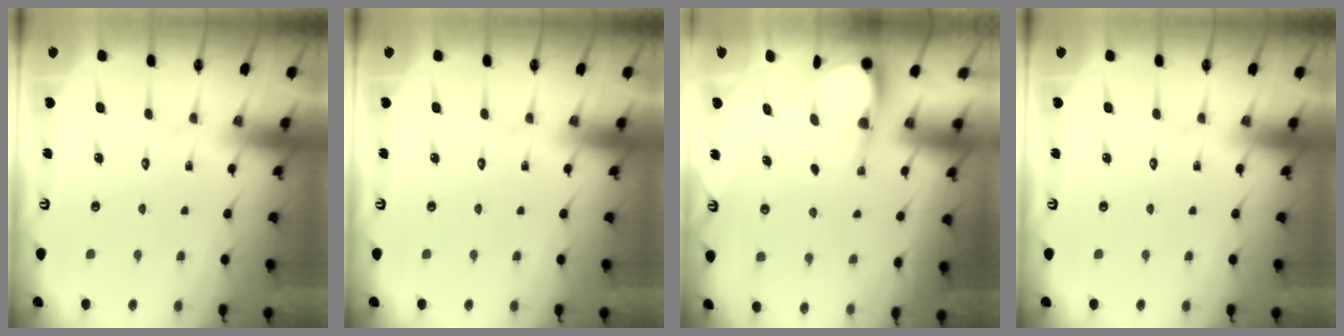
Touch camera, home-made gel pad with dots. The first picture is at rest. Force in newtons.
{"total": 0.0}
{"total": 4.3, "press": 4.3, "slide": 0.7}
{"total": 0.0}